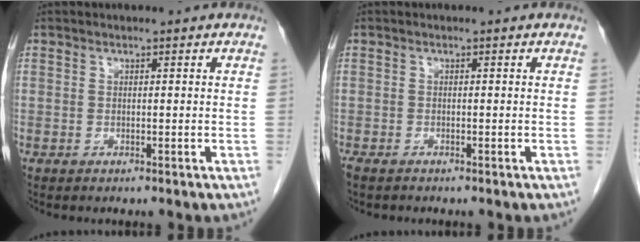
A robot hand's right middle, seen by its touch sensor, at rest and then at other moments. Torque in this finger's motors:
{"motor_torque": [0.29, -0.11, 0.06, 0.02]}